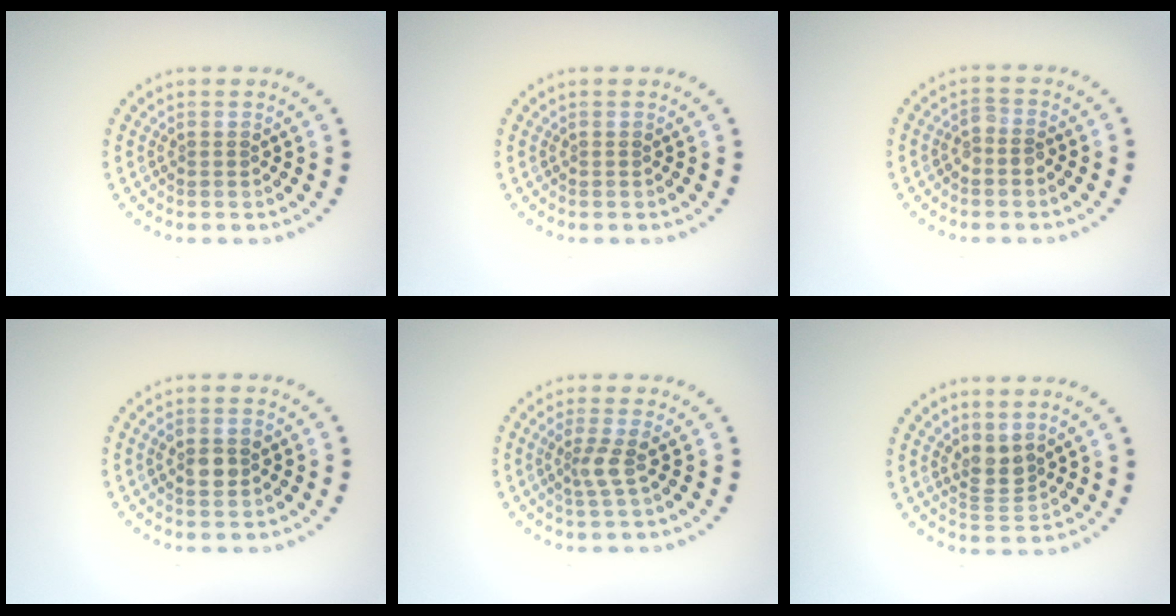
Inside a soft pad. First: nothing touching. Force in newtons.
{"total": 0.0}
{"total": 1.5, "press": 1.3, "slide": 0.7}
{"total": 1.9, "press": 1.9, "slide": 0.3}
{"total": 1.9, "press": 1.3, "slide": 1.4}
{"total": 2.2, "press": 1.8, "slide": 1.3}